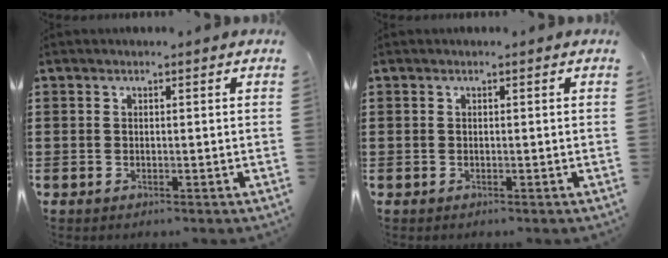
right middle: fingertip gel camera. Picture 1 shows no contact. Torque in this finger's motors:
{"motor_torque": [0.14, -0.04, 0.00, 0.00]}